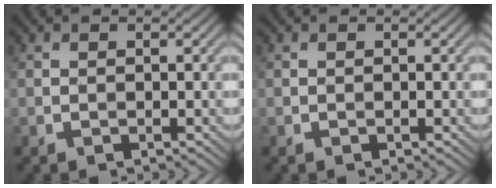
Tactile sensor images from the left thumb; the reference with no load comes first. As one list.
[{"total": 0.0}]